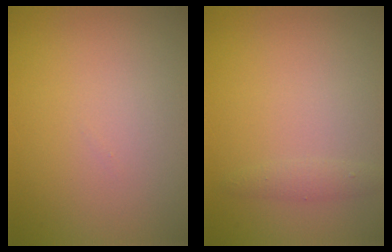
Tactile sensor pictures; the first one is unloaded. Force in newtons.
{"total": 1.1, "press": 1.1, "slide": 0.0}